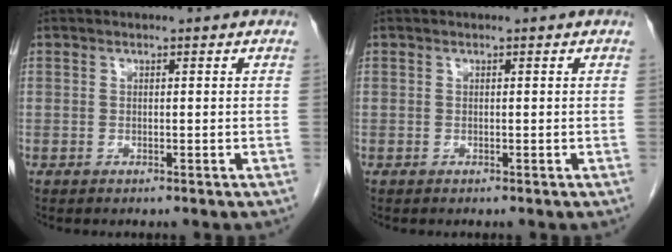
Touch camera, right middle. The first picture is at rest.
{"total": 0.0}